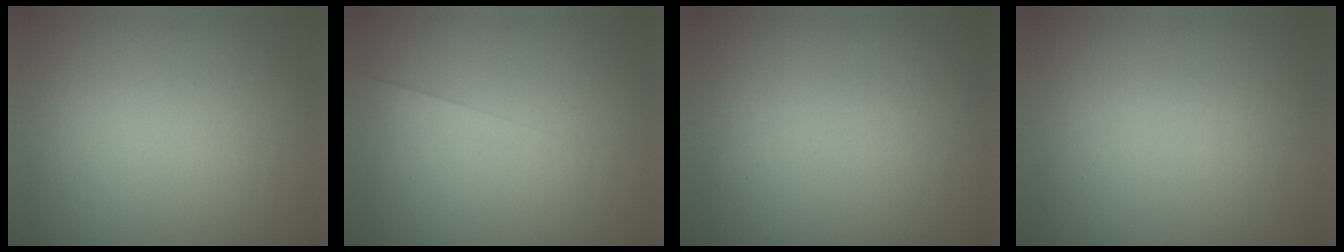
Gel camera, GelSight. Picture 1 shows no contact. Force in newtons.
{"total": 1.4}
{"total": 1.2}
{"total": 1.4}